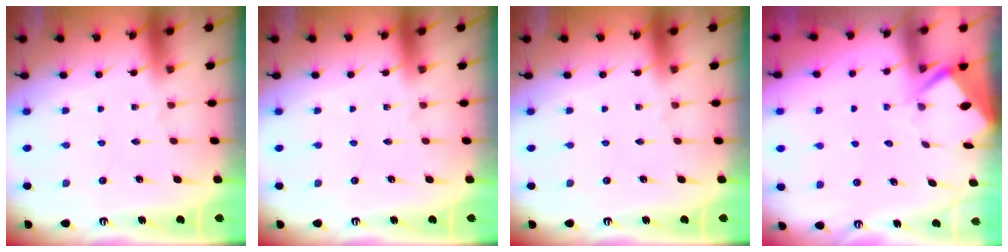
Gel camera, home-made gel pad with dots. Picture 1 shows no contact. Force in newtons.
{"total": 0.0}
{"total": 0.0}
{"total": 3.4, "press": 3.3, "slide": 0.3}